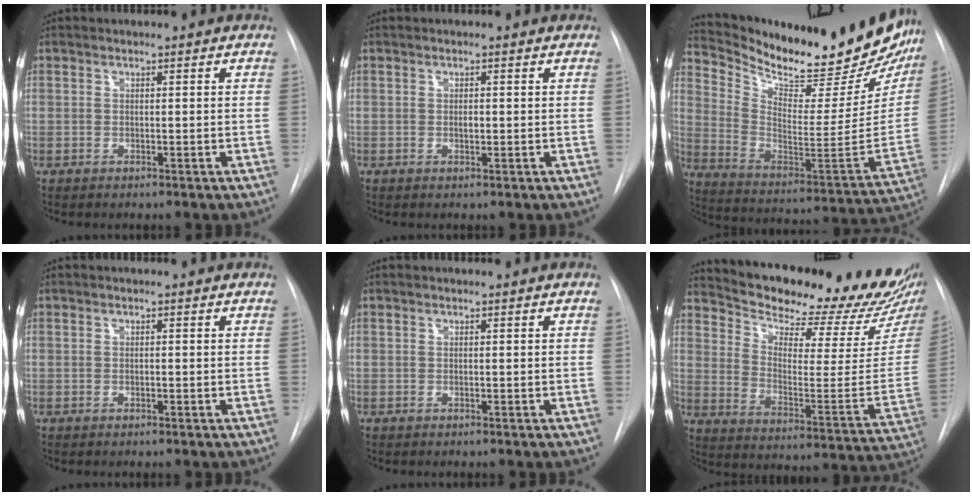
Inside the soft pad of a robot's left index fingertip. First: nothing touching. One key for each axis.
{"total": 0.8, "fx": -0.4, "fy": 0.4, "fz": 0.6, "tx": -0.008, "ty": -0.004, "tz": -0.009}
{"total": 29.1, "fx": 25.5, "fy": 6.6, "fz": 12.3, "tx": -0.198, "ty": -0.089, "tz": 0.347}
{"total": 0.6, "fx": -0.5, "fy": 0.1, "fz": 0.2, "tx": -0.002, "ty": -0.004, "tz": -0.011}
{"total": 0.0}
{"total": 23.6, "fx": 21.1, "fy": 3.0, "fz": 10.2, "tx": -0.161, "ty": -0.087, "tz": 0.280}